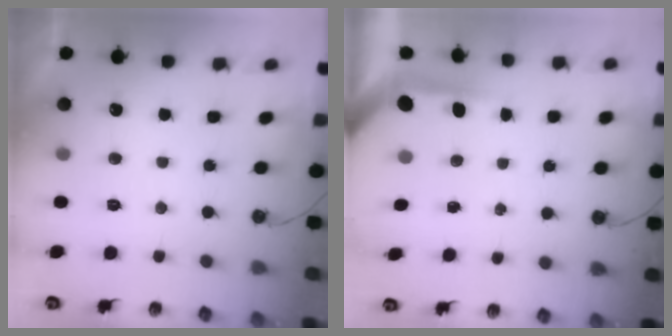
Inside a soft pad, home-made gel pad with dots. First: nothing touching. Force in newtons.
{"total": 4.0, "press": 4.0, "slide": 0.4}